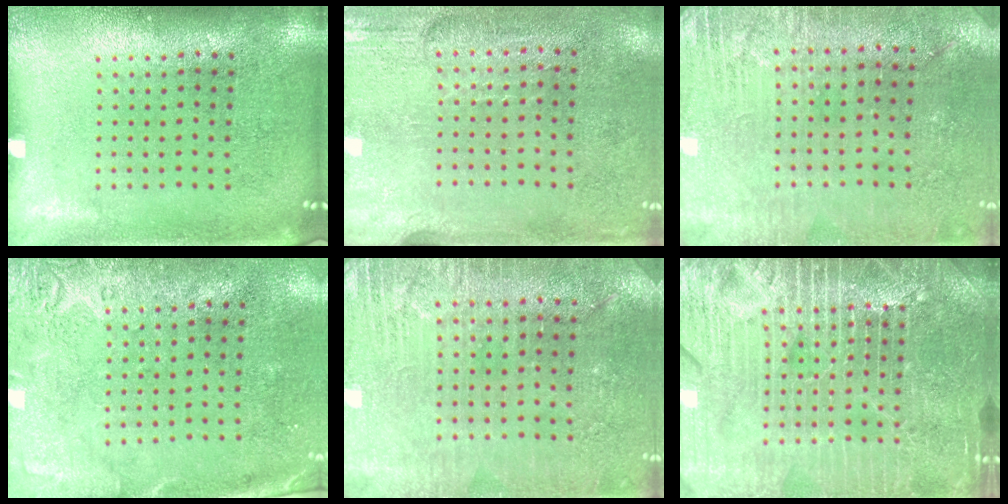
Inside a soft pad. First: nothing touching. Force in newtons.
{"total": 2.9, "press": 2.5, "slide": 1.5}
{"total": 2.8, "press": 2.7, "slide": 0.7}
{"total": 2.7, "press": 2.2, "slide": 1.7}
{"total": 2.8, "press": 2.8, "slide": 0.5}
{"total": 6.8, "press": 6.7, "slide": 0.8}